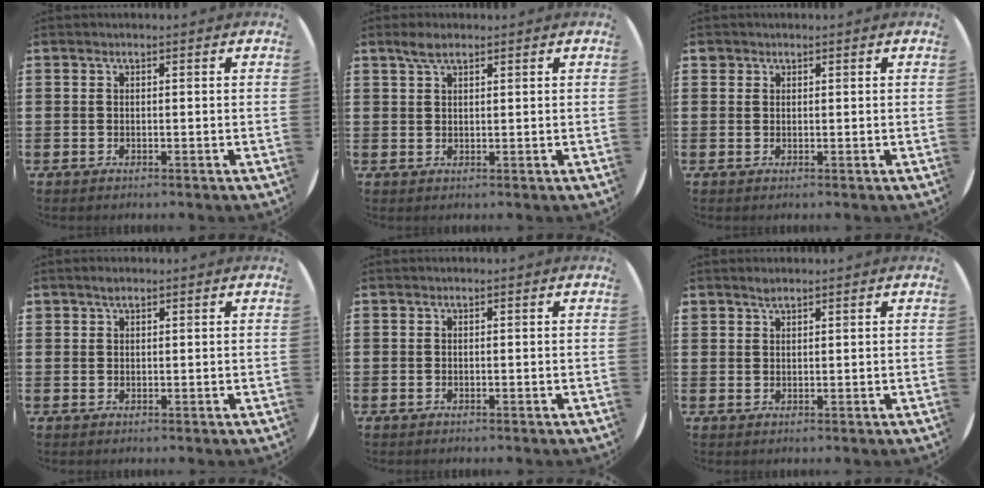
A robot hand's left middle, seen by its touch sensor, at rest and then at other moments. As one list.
[{"total": 2.5, "force": [1.8, 0.9, 1.5], "torque": [-0.033, 0.006, 0.032]}, {"total": 0.8, "force": [0.6, 0.5, 0.0], "torque": [-0.002, 0.003, 0.013]}, {"total": 1.0, "force": [0.8, 0.4, 0.2], "torque": [0.001, -0.001, 0.014]}, {"total": 0.0}, {"total": 1.2, "force": [1.1, 0.3, 0.1], "torque": [0.004, -0.003, 0.020]}]